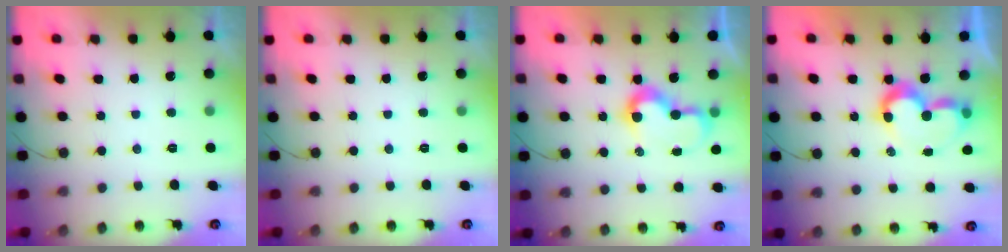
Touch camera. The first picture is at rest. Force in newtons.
{"total": 0.0}
{"total": 8.7, "press": 8.7, "slide": 0.2}
{"total": 8.2, "press": 8.2, "slide": 0.6}